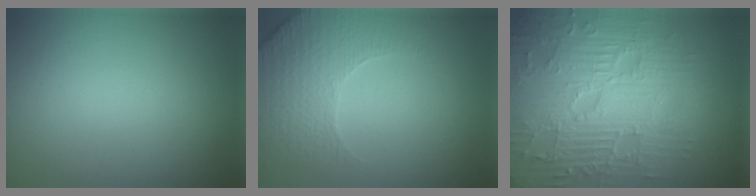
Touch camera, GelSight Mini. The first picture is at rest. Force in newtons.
{"total": 4.9, "press": 3.5, "slide": 3.5}
{"total": 9.4, "press": 6.8, "slide": 6.4}